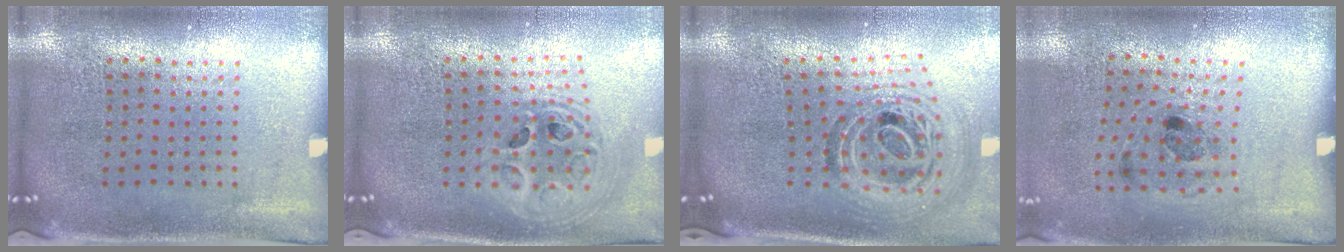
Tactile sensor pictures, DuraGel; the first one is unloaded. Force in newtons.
{"total": 2.1, "press": 1.7, "slide": 1.2}
{"total": 1.9, "press": 1.5, "slide": 1.0}
{"total": 1.2, "press": 0.8, "slide": 0.9}